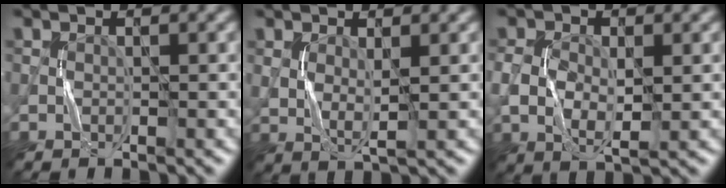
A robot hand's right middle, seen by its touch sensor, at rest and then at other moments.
{"total": 1.9, "force": [0.8, 0.7, 1.6], "torque": [-0.032, -0.006, 0.020]}
{"total": 4.4, "force": [0.0, 2.9, 3.3], "torque": [-0.069, -0.003, 0.001]}